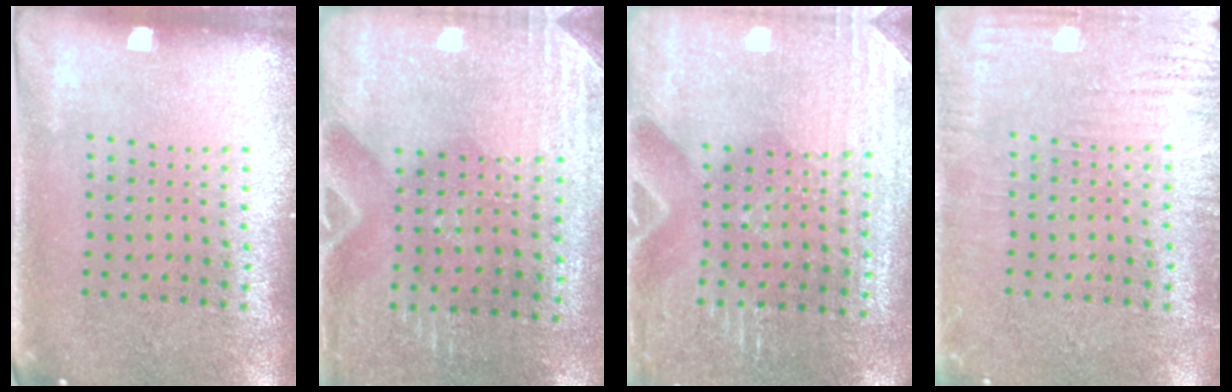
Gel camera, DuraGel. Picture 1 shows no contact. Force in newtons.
{"total": 2.8, "press": 2.6, "slide": 1.2}
{"total": 2.9, "press": 2.9, "slide": 0.3}
{"total": 3.2, "press": 3.2, "slide": 0.4}